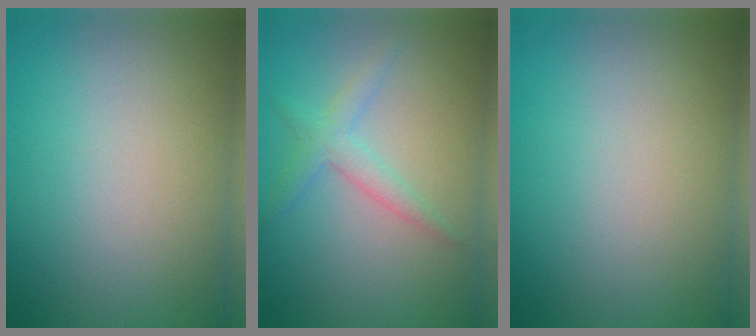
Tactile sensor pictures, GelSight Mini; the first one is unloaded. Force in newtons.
{"total": 2.2, "press": 2.2, "slide": 0.1}
{"total": 0.0}